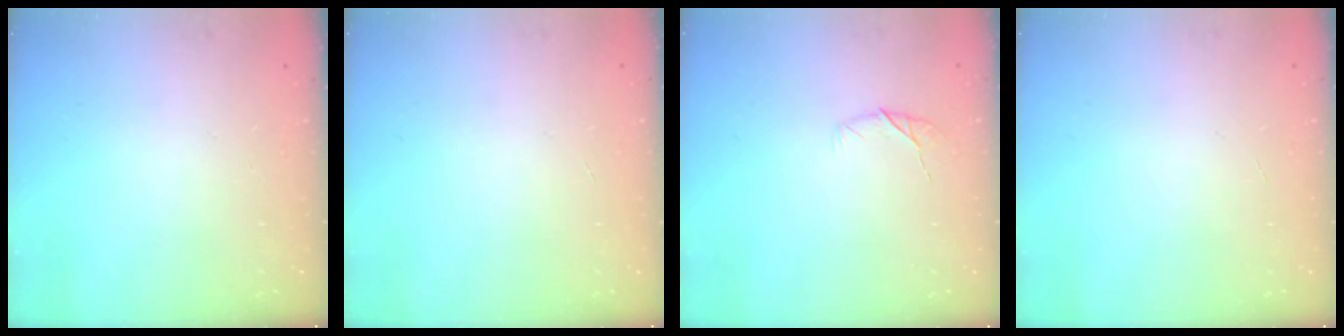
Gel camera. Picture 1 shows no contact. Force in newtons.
{"total": 0.0}
{"total": 5.7, "press": 5.5, "slide": 1.4}
{"total": 0.0}